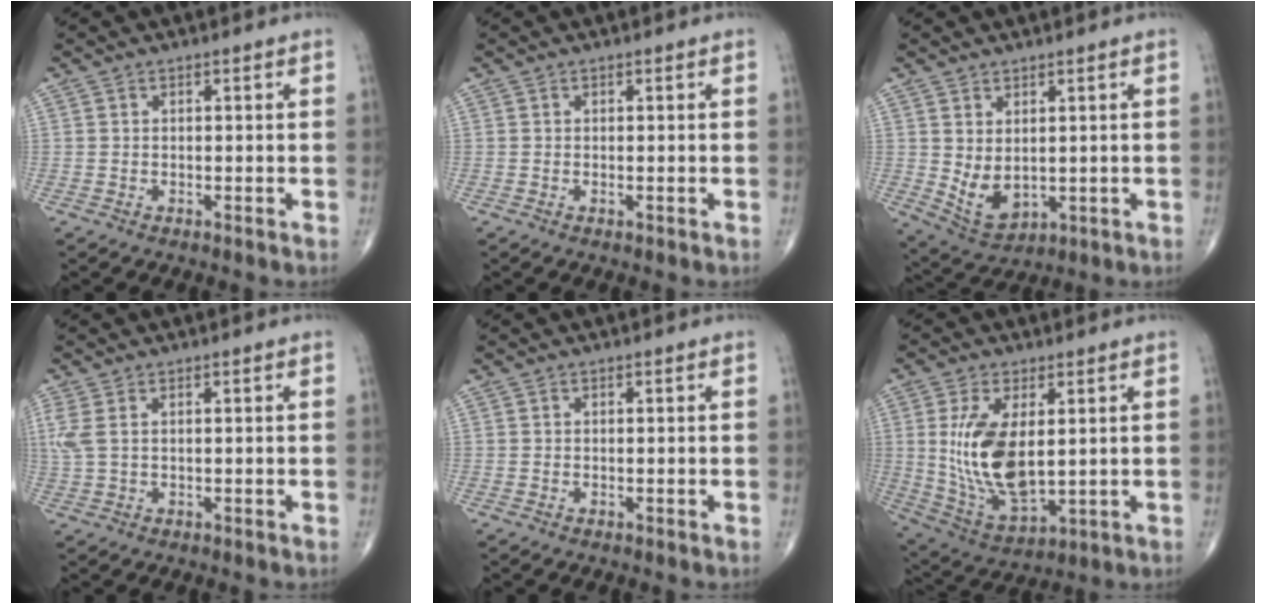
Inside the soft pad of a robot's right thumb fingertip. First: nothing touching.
{"total": 0.0}
{"total": 6.5, "force": [0.6, 4.0, 5.0], "torque": [-0.084, -0.014, 0.034]}
{"total": 3.6, "force": [1.0, 1.5, 3.1], "torque": [-0.102, 0.010, 0.029]}
{"total": 0.0}
{"total": 14.6, "force": [1.9, 7.1, 12.6], "torque": [-0.244, -0.022, 0.055]}